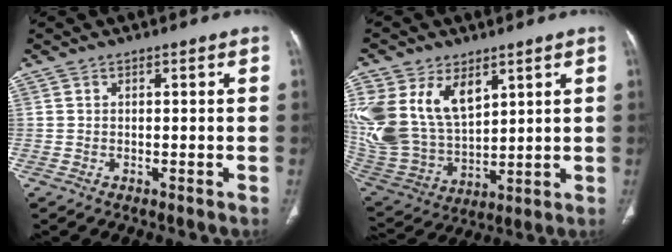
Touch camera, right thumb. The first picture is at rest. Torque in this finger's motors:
{"motor_torque": [0.52, 1.21, 1.33, 1.35, 0.22]}